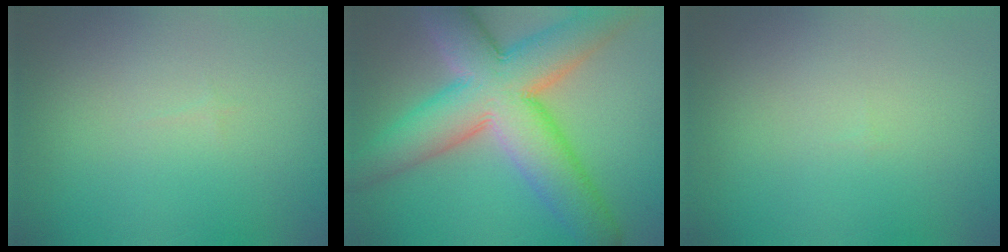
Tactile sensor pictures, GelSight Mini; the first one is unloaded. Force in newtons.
{"total": 11.7, "press": 11.7, "slide": 0.4}
{"total": 0.0}